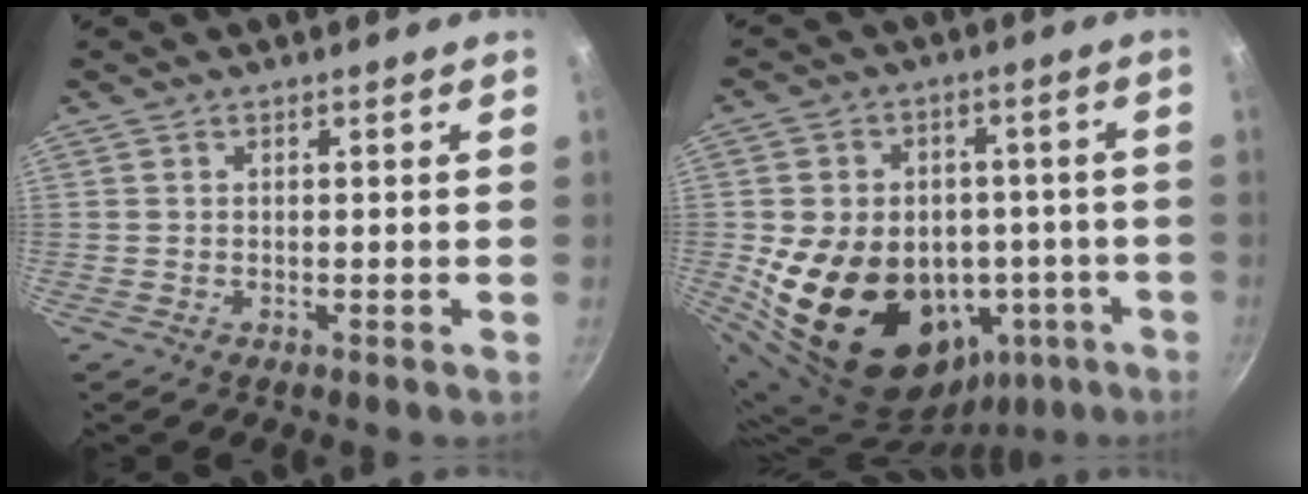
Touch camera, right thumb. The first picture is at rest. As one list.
[{"total": 22.1, "force": [-4.8, 17.0, 13.3], "torque": [-0.186, 0.037, -0.052]}]